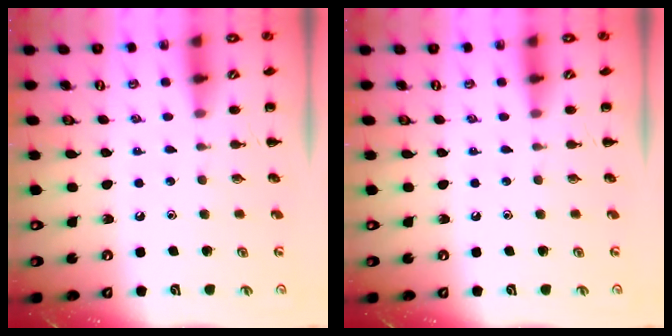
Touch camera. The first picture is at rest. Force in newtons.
{"total": 0.0}